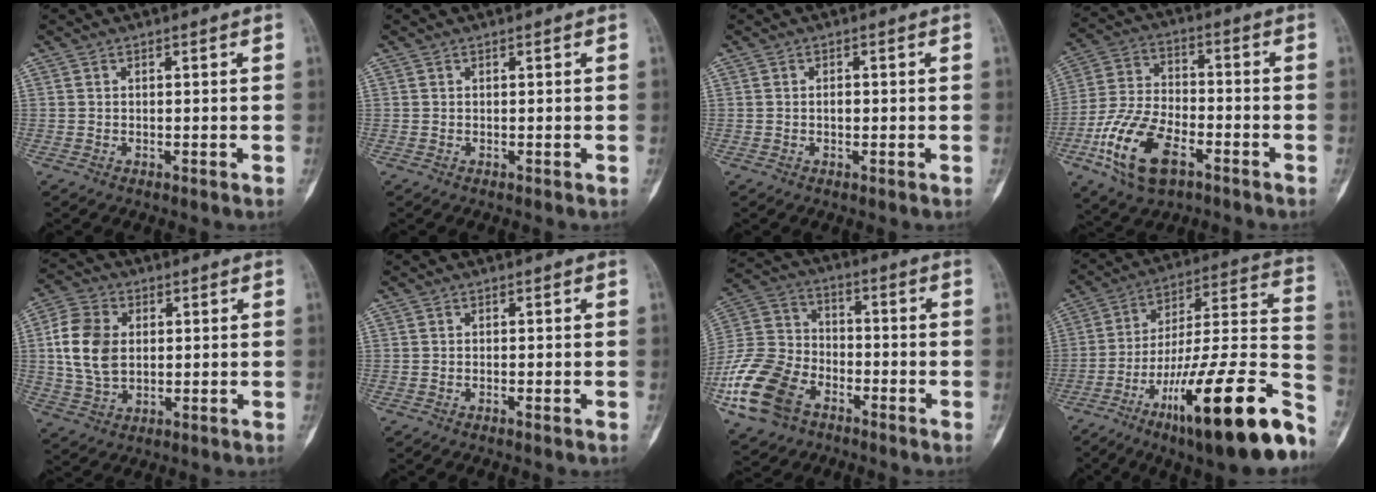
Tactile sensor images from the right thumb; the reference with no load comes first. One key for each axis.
{"total": 0.0}
{"total": 1.3, "fx": -0.1, "fy": 0.8, "fz": 1.0, "tx": -0.012, "ty": 0.002, "tz": -0.003}
{"total": 15.4, "fx": -6.9, "fy": 8.0, "fz": 11.2, "tx": -0.216, "ty": 0.024, "tz": -0.129}
{"total": 10.8, "fx": 1.2, "fy": 7.5, "fz": 7.6, "tx": -0.144, "ty": 0.005, "tz": 0.025}
{"total": 0.5, "fx": -0.3, "fy": 0.0, "fz": 0.4, "tx": -0.009, "ty": 0.003, "tz": -0.005}
{"total": 17.5, "fx": -8.4, "fy": 11.7, "fz": 10.0, "tx": -0.204, "ty": 0.036, "tz": -0.165}
{"total": 30.8, "fx": -15.4, "fy": 6.6, "fz": 25.9, "tx": -0.321, "ty": 0.070, "tz": -0.236}